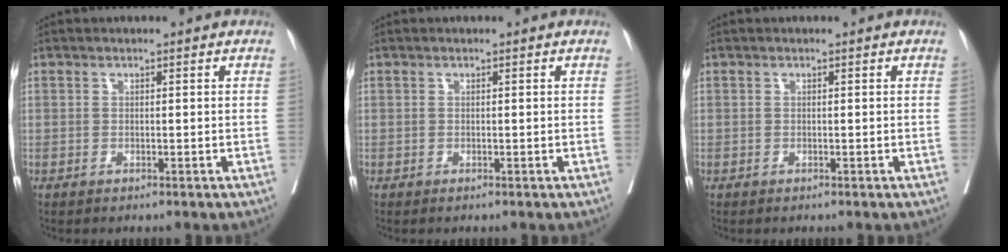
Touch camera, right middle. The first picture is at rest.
{"total": 0.0}
{"total": 0.0}